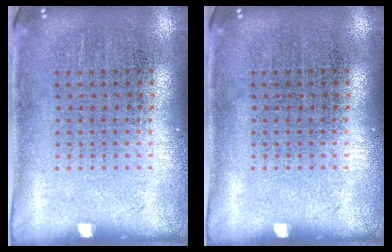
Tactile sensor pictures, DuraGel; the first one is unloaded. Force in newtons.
{"total": 0.0}